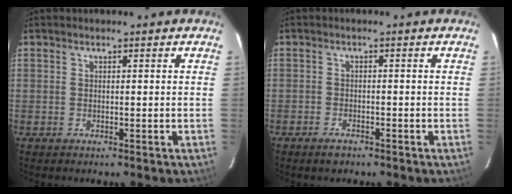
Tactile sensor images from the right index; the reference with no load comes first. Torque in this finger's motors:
{"motor_torque": [0.21, -0.15, 0.09, 0.00]}